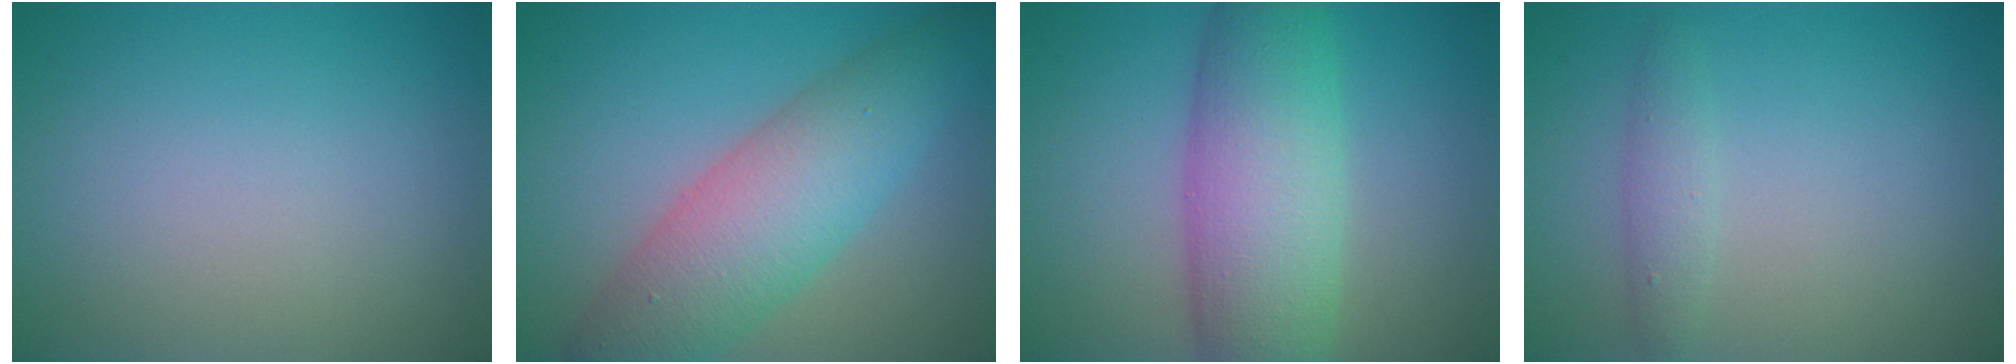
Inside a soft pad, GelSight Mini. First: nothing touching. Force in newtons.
{"total": 7.5, "press": 7.5, "slide": 0.2}
{"total": 8.6, "press": 8.6, "slide": 0.2}
{"total": 1.6, "press": 1.6, "slide": 0.0}